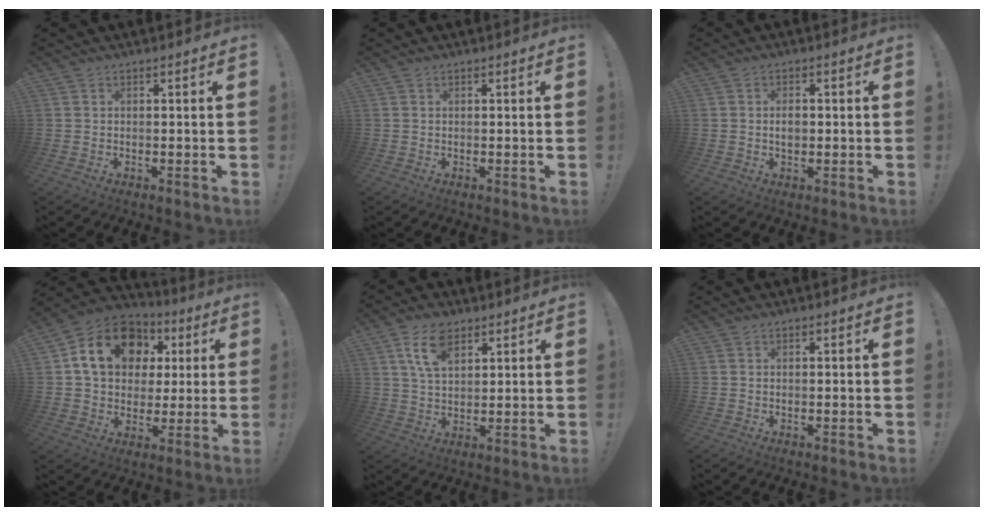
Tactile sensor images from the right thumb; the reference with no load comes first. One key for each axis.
{"total": 0.0}
{"total": 2.7, "fx": -0.1, "fy": 1.7, "fz": 2.1, "tx": -0.022, "ty": -0.003, "tz": -0.006}
{"total": 18.5, "fx": 6.0, "fy": 14.0, "fz": 10.5, "tx": -0.161, "ty": -0.005, "tz": 0.123}
{"total": 9.9, "fx": 5.4, "fy": 5.4, "fz": 6.3, "tx": -0.112, "ty": -0.005, "tz": 0.101}
{"total": 0.0}